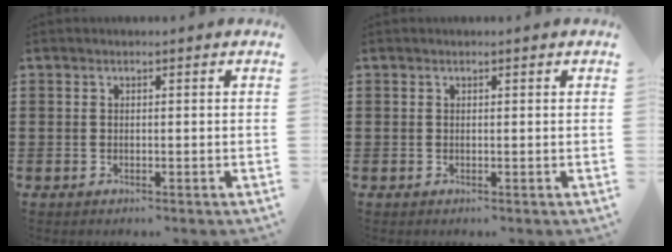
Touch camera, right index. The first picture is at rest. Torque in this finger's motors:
{"motor_torque": [-0.32, -0.05, 0.00, 0.01]}